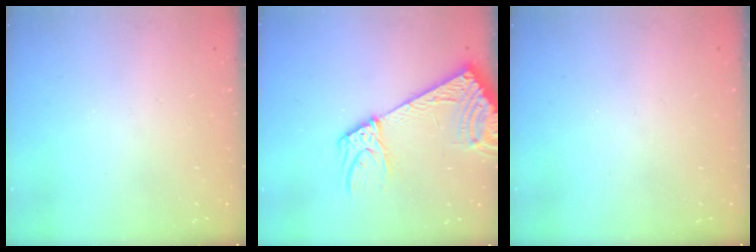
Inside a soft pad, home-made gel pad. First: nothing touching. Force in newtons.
{"total": 11.0, "press": 10.6, "slide": 2.7}
{"total": 0.0}